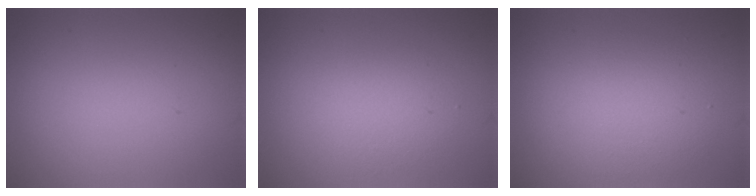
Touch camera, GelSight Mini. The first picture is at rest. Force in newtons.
{"total": 2.2, "press": 2.2, "slide": 0.1}
{"total": 4.1, "press": 4.1, "slide": 0.2}